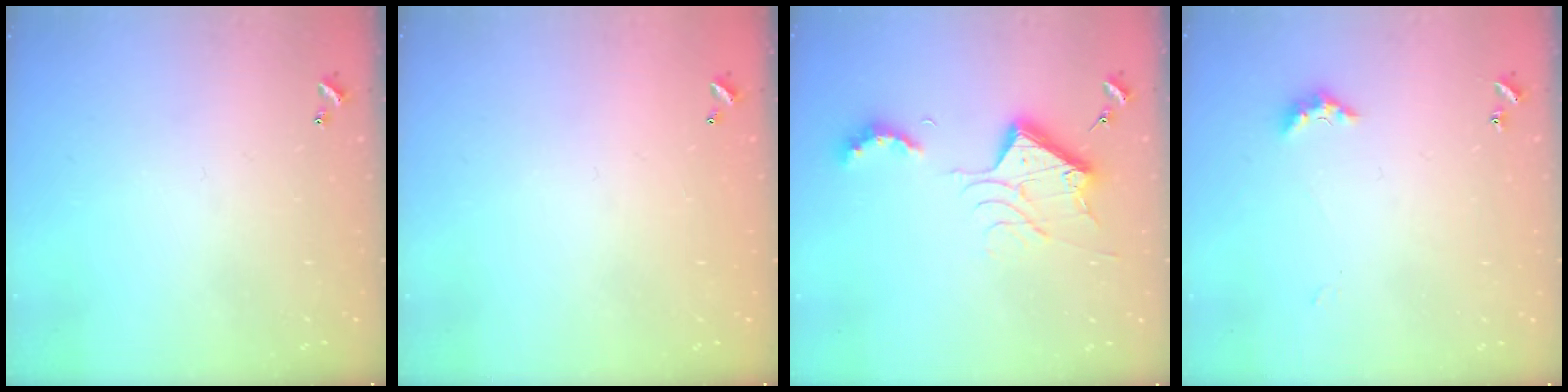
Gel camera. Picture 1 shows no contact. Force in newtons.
{"total": 2.9, "press": 2.9, "slide": 0.1}
{"total": 11.3, "press": 11.3, "slide": 1.1}
{"total": 3.1, "press": 3.1, "slide": 0.6}